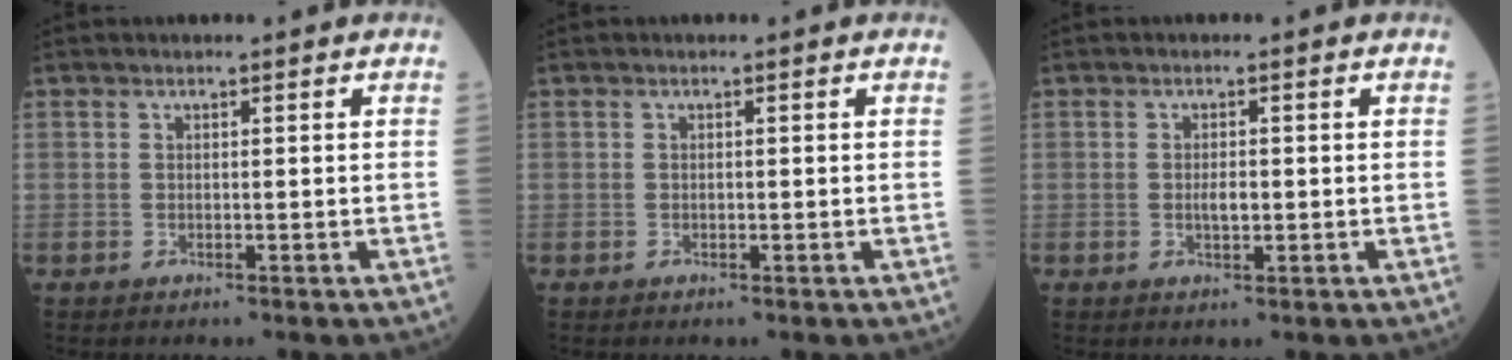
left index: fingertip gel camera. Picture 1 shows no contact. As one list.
[{"total": 0.0}, {"total": 1.9, "force": [-0.2, 0.7, 1.8], "torque": [-0.035, 0.000, -0.002]}]